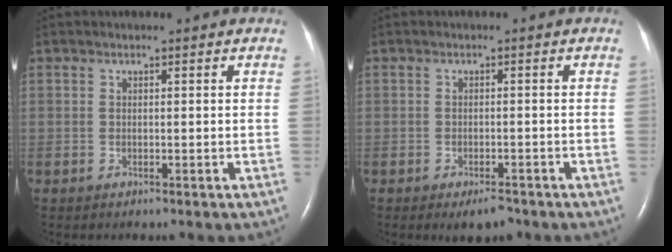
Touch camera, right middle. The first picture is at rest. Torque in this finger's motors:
{"motor_torque": [-0.26, -0.01, 0.14, 0.04]}